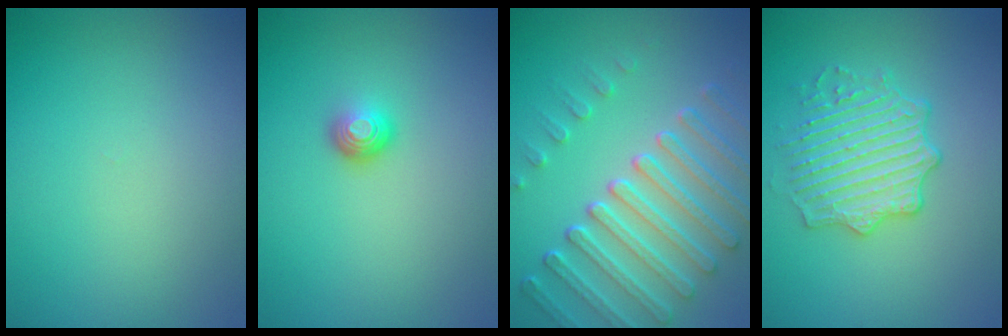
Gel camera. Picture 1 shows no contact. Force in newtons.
{"total": 1.8, "press": 1.1, "slide": 1.4}
{"total": 7.2, "press": 5.4, "slide": 4.7}
{"total": 4.2, "press": 3.8, "slide": 1.7}